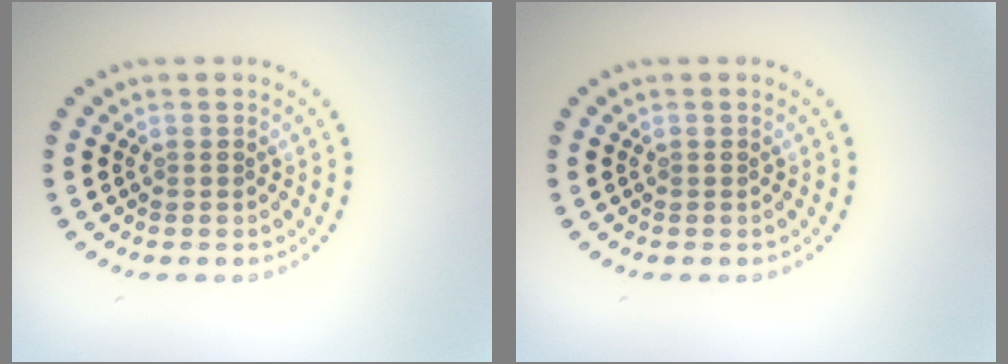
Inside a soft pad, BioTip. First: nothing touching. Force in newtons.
{"total": 0.0}